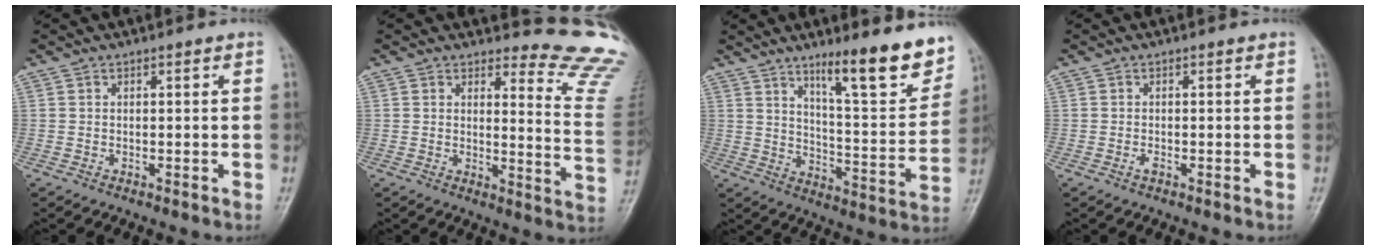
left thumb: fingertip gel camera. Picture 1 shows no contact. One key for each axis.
{"total": 13.6, "fx": 13.5, "fy": 1.2, "fz": 1.1, "tx": 0.025, "ty": -0.185, "tz": 0.123}
{"total": 17.2, "fx": 11.3, "fy": 3.4, "fz": 12.5, "tx": -0.146, "ty": -0.072, "tz": 0.177}
{"total": 0.7, "fx": -0.3, "fy": 0.1, "fz": 0.6, "tx": -0.013, "ty": -0.001, "tz": -0.006}